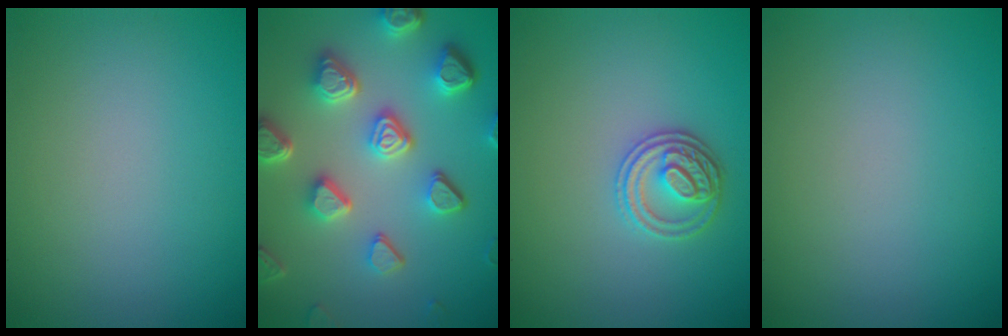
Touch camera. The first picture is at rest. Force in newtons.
{"total": 7.1, "press": 5.5, "slide": 4.4}
{"total": 2.9, "press": 2.8, "slide": 0.7}
{"total": 0.0}